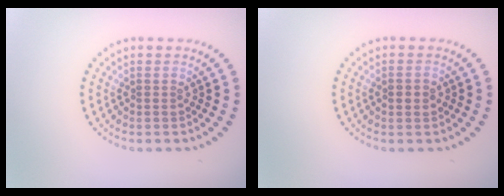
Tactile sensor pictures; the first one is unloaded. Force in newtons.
{"total": 1.7, "press": 1.7, "slide": 0.1}